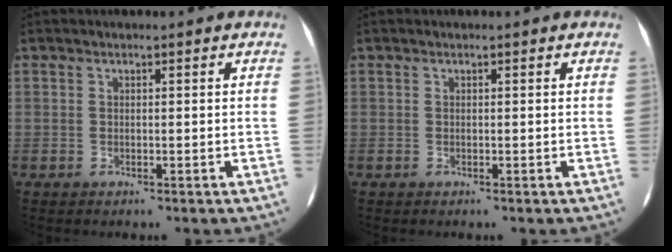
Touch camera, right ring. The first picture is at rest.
{"total": 0.0}